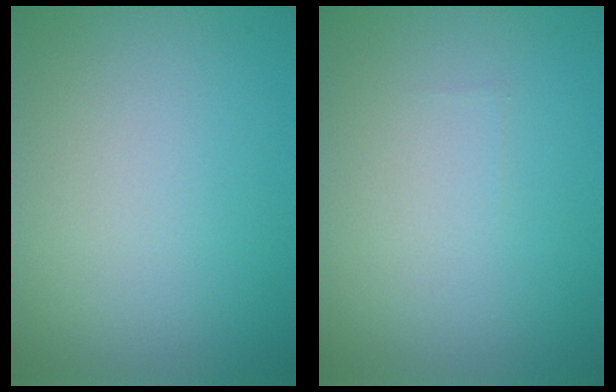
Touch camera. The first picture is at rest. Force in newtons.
{"total": 0.0}